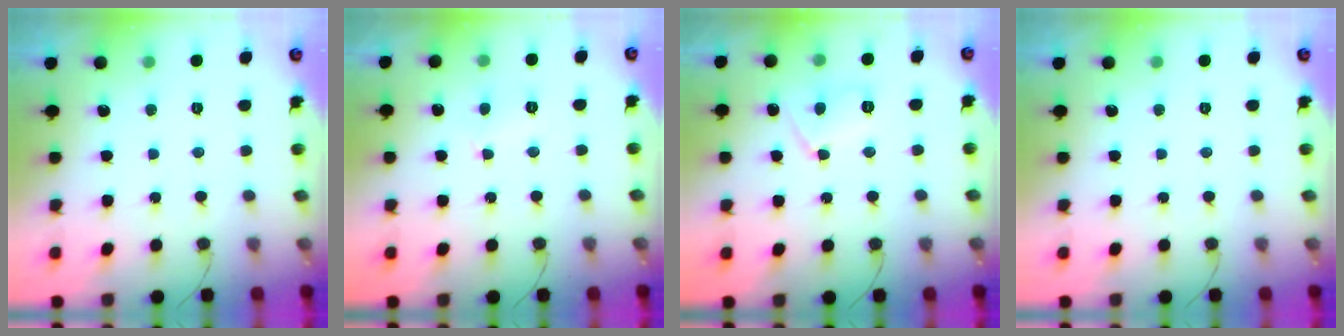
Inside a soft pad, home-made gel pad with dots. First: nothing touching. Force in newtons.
{"total": 3.2, "press": 3.2, "slide": 0.3}
{"total": 7.9, "press": 7.7, "slide": 1.6}
{"total": 0.0}